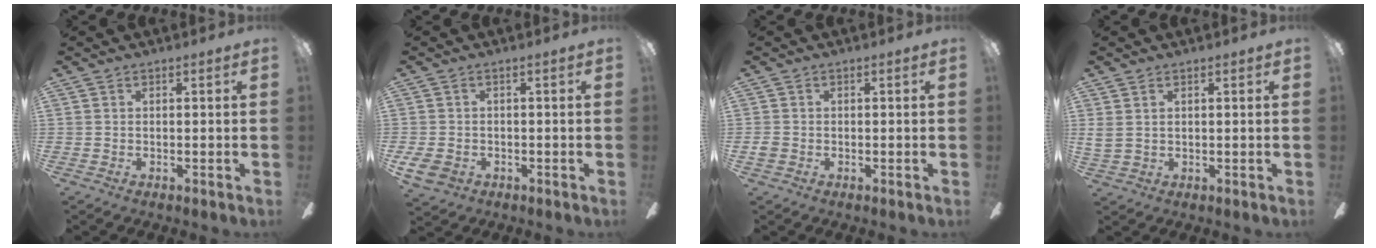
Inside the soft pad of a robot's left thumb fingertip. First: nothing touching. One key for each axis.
{"total": 4.1, "fx": -1.8, "fy": 2.7, "fz": 2.5, "tx": -0.057, "ty": 0.005, "tz": -0.034}
{"total": 1.4, "fx": -0.7, "fy": 1.1, "fz": 0.6, "tx": -0.009, "ty": 0.003, "tz": -0.013}
{"total": 2.5, "fx": 1.2, "fy": 1.6, "fz": 1.5, "tx": -0.032, "ty": 0.004, "tz": 0.021}